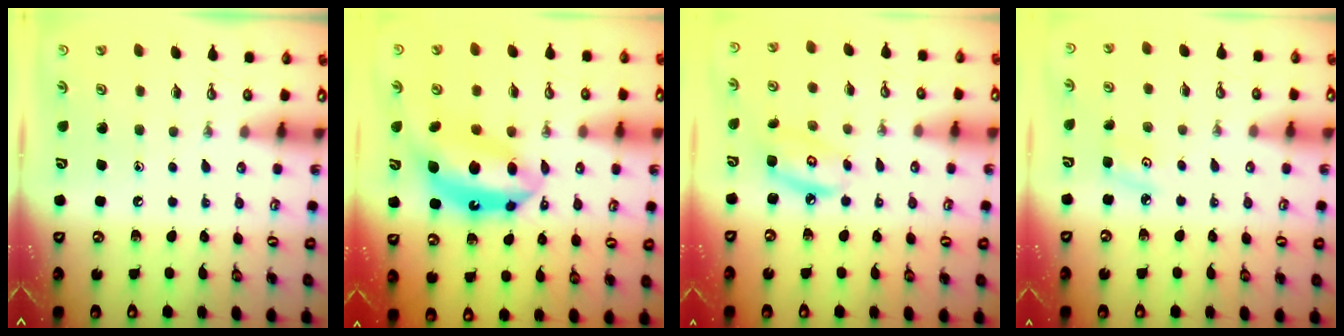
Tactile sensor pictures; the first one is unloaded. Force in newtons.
{"total": 14.5, "press": 14.5, "slide": 1.2}
{"total": 6.8, "press": 6.8, "slide": 0.5}
{"total": 3.8, "press": 3.7, "slide": 0.4}